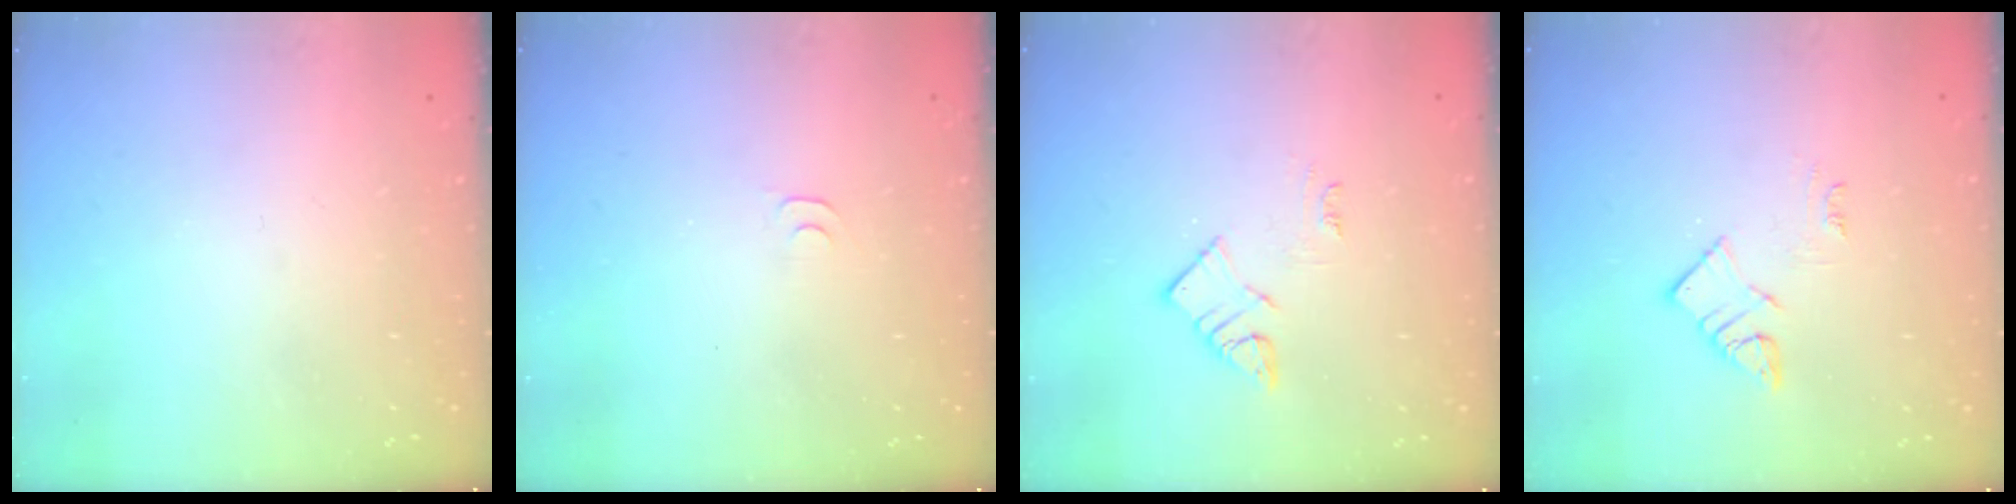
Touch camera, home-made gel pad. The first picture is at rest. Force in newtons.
{"total": 3.9, "press": 3.9, "slide": 0.3}
{"total": 5.7, "press": 5.7, "slide": 0.2}
{"total": 5.7, "press": 5.7, "slide": 0.2}